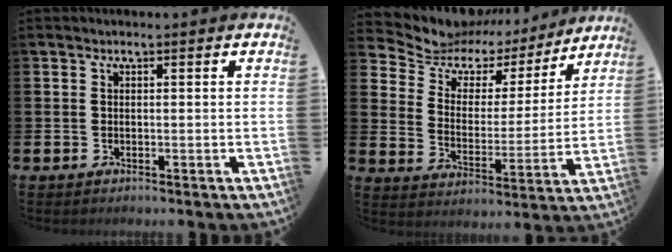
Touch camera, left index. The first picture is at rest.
{"total": 7.8, "force": [6.4, 4.3, 1.2], "torque": [-0.059, -0.051, 0.111]}